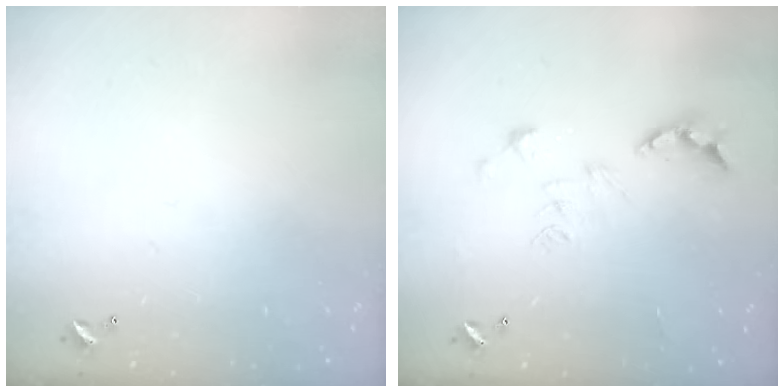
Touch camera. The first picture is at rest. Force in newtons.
{"total": 2.6, "press": 1.9, "slide": 1.8}